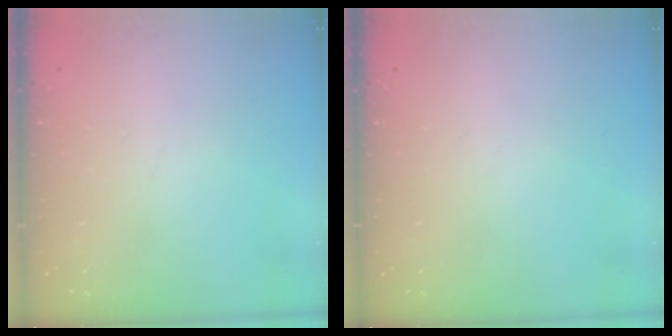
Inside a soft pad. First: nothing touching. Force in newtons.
{"total": 0.0}